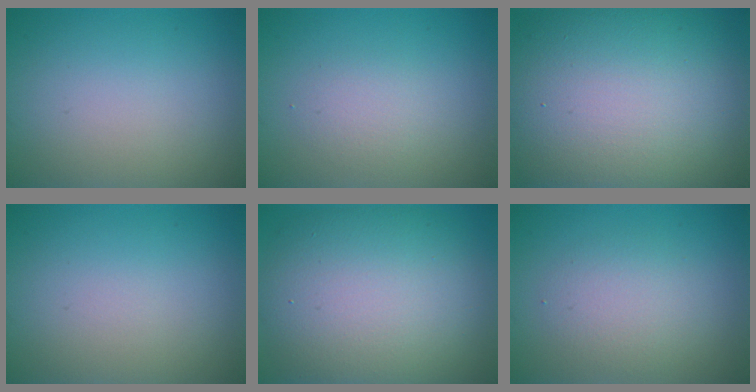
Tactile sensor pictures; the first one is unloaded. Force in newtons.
{"total": 1.7, "press": 1.7, "slide": 0.1}
{"total": 17.3, "press": 17.3, "slide": 1.4}
{"total": 0.0}
{"total": 11.8, "press": 11.8, "slide": 0.6}
{"total": 2.8, "press": 2.8, "slide": 0.2}